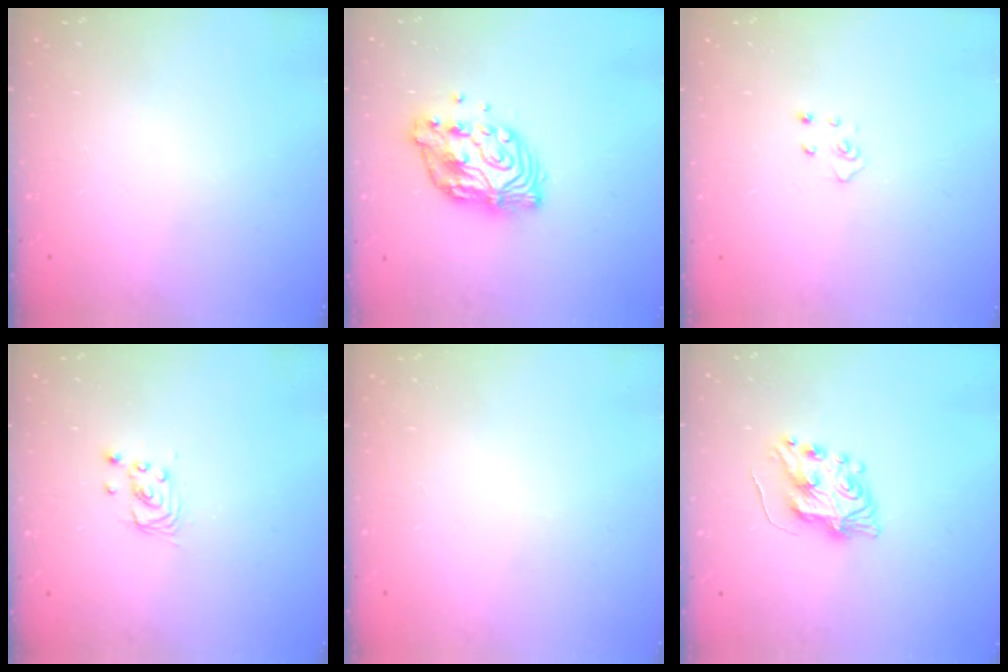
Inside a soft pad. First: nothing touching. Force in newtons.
{"total": 11.0, "press": 10.9, "slide": 0.9}
{"total": 4.0, "press": 4.0, "slide": 0.4}
{"total": 2.4, "press": 2.4, "slide": 0.2}
{"total": 0.0}
{"total": 8.2, "press": 8.2, "slide": 0.7}